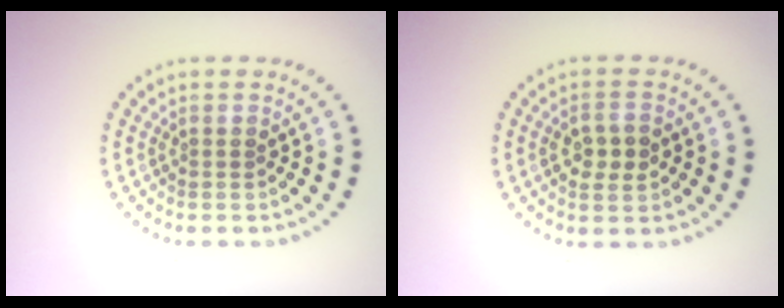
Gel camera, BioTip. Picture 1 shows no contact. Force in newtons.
{"total": 2.6, "press": 2.6, "slide": 0.2}